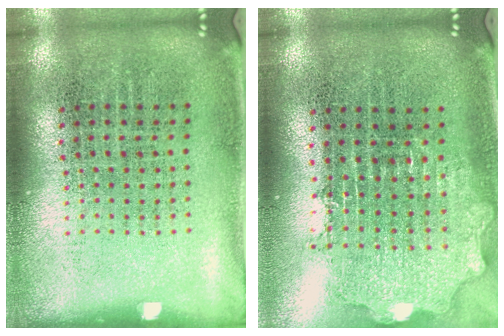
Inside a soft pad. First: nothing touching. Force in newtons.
{"total": 2.0, "press": 1.6, "slide": 1.2}